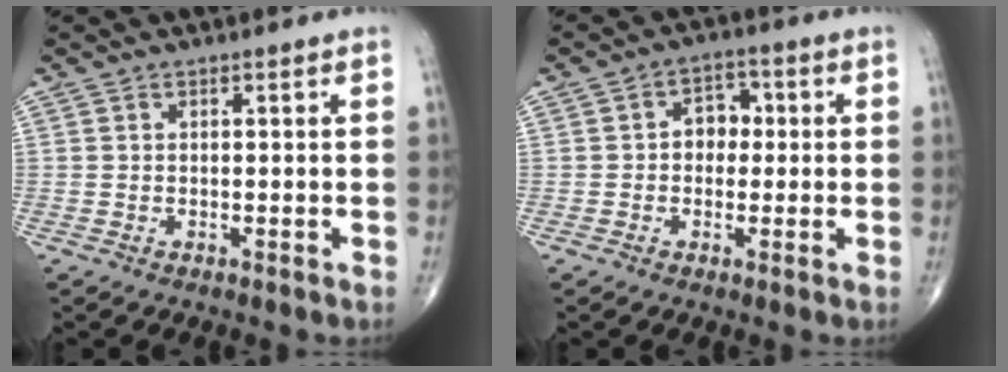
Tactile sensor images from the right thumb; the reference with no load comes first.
{"total": 5.0, "force": [0.2, 3.8, 3.2], "torque": [-0.020, 0.015, -0.007]}